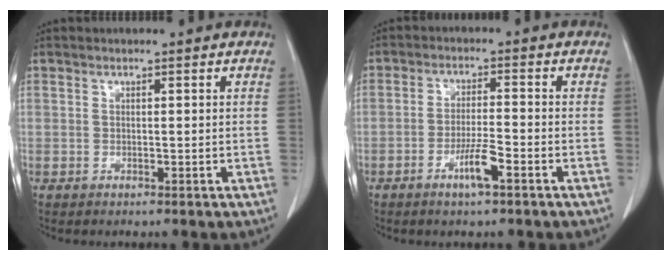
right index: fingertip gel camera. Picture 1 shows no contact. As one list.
[{"total": 4.6, "force": [-2.4, 0.2, 3.9], "torque": [-0.075, -0.003, -0.045]}]